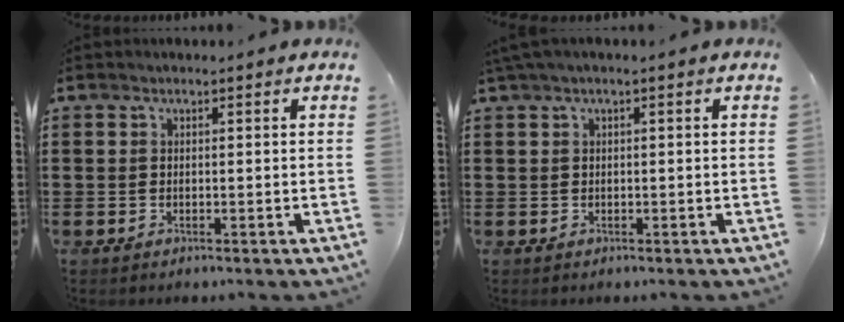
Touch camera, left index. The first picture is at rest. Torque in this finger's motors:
{"motor_torque": [0.64, -0.69, 0.32, 0.09]}